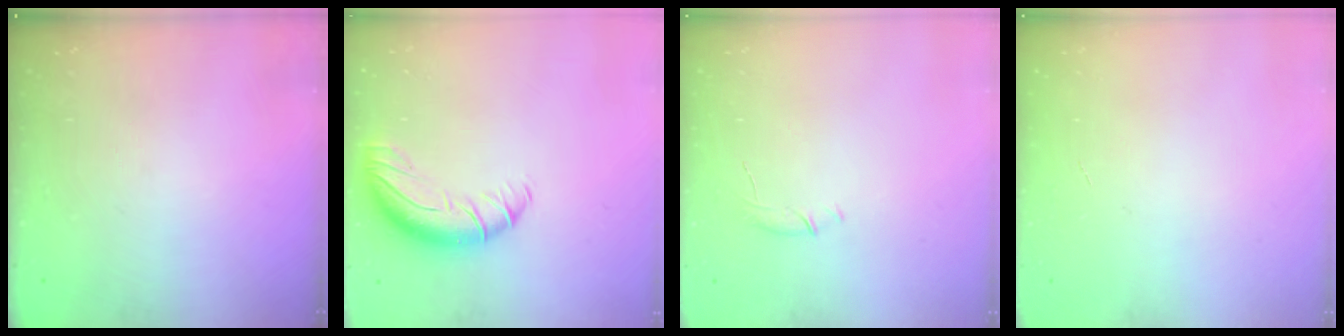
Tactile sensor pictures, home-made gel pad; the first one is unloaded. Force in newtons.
{"total": 11.5, "press": 11.2, "slide": 2.6}
{"total": 5.3, "press": 5.2, "slide": 1.2}
{"total": 0.0}